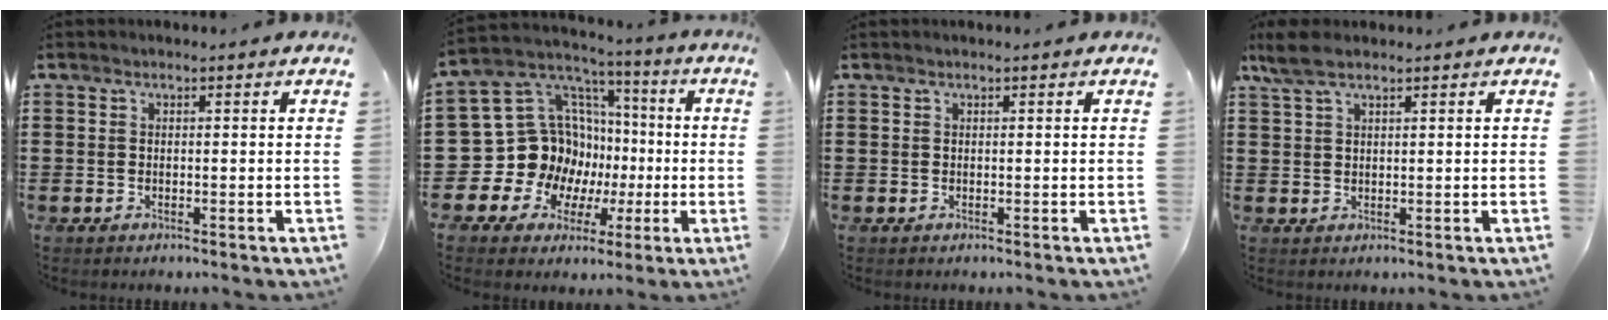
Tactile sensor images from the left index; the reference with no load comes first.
{"total": 14.8, "force": [-1.3, 14.0, 4.7], "torque": [-0.128, -0.030, 0.007]}
{"total": 0.0}
{"total": 3.9, "force": [2.4, 1.1, 2.8], "torque": [-0.067, 0.002, 0.042]}